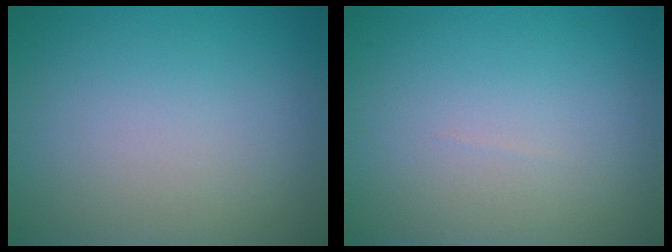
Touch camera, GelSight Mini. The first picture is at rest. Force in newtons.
{"total": 0.0}